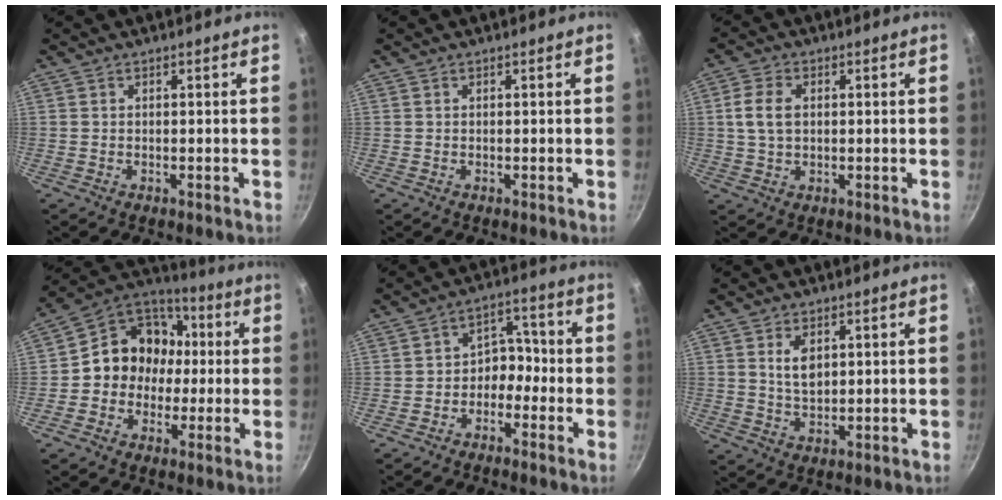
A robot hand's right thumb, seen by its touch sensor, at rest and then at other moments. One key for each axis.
{"total": 0.0}
{"total": 6.0, "fx": 1.0, "fy": 3.9, "fz": 4.5, "tx": -0.092, "ty": 0.004, "tz": 0.019}
{"total": 14.6, "fx": -0.5, "fy": 12.5, "fz": 7.5, "tx": -0.073, "ty": 0.038, "tz": -0.019}
{"total": 6.1, "fx": -2.1, "fy": 4.6, "fz": 3.4, "tx": -0.017, "ty": 0.040, "tz": -0.049}
{"total": 4.7, "fx": 1.7, "fy": 2.7, "fz": 3.4, "tx": -0.049, "ty": -0.016, "tz": 0.035}